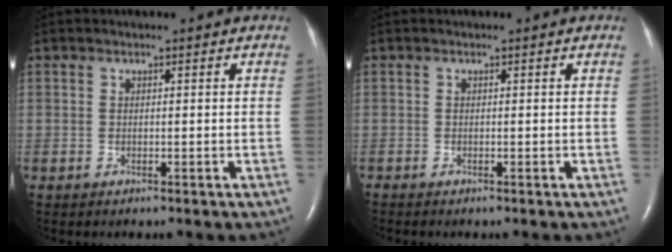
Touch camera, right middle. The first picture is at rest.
{"total": 0.0}